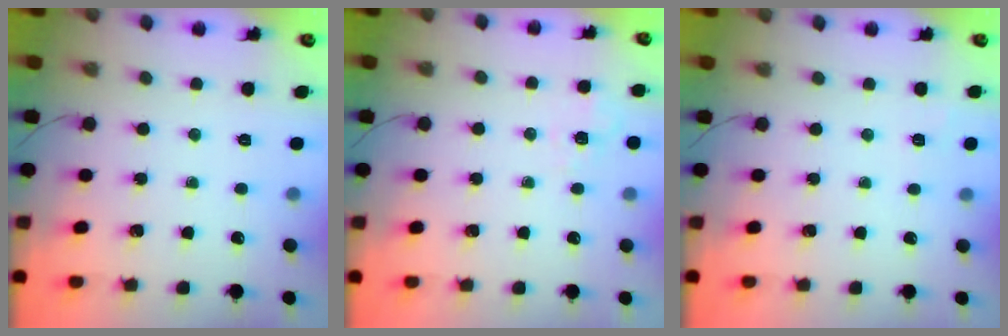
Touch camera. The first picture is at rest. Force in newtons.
{"total": 2.4, "press": 1.7, "slide": 1.7}
{"total": 3.1, "press": 2.8, "slide": 1.3}